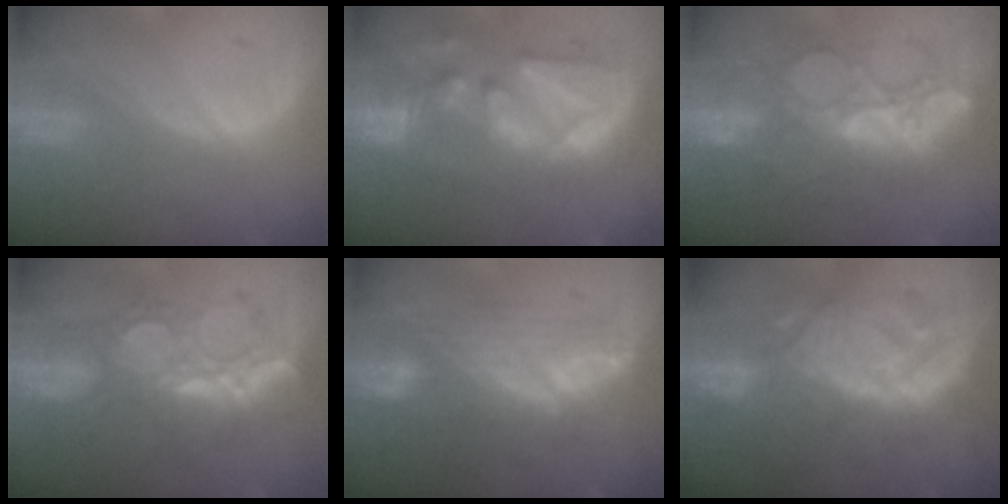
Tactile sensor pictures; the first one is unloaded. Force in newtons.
{"total": 10.8, "press": 10.5, "slide": 2.7}
{"total": 8.8, "press": 8.6, "slide": 1.6}
{"total": 8.9, "press": 8.2, "slide": 3.6}
{"total": 7.3, "press": 7.2, "slide": 1.3}
{"total": 9.5, "press": 9.4, "slide": 0.5}